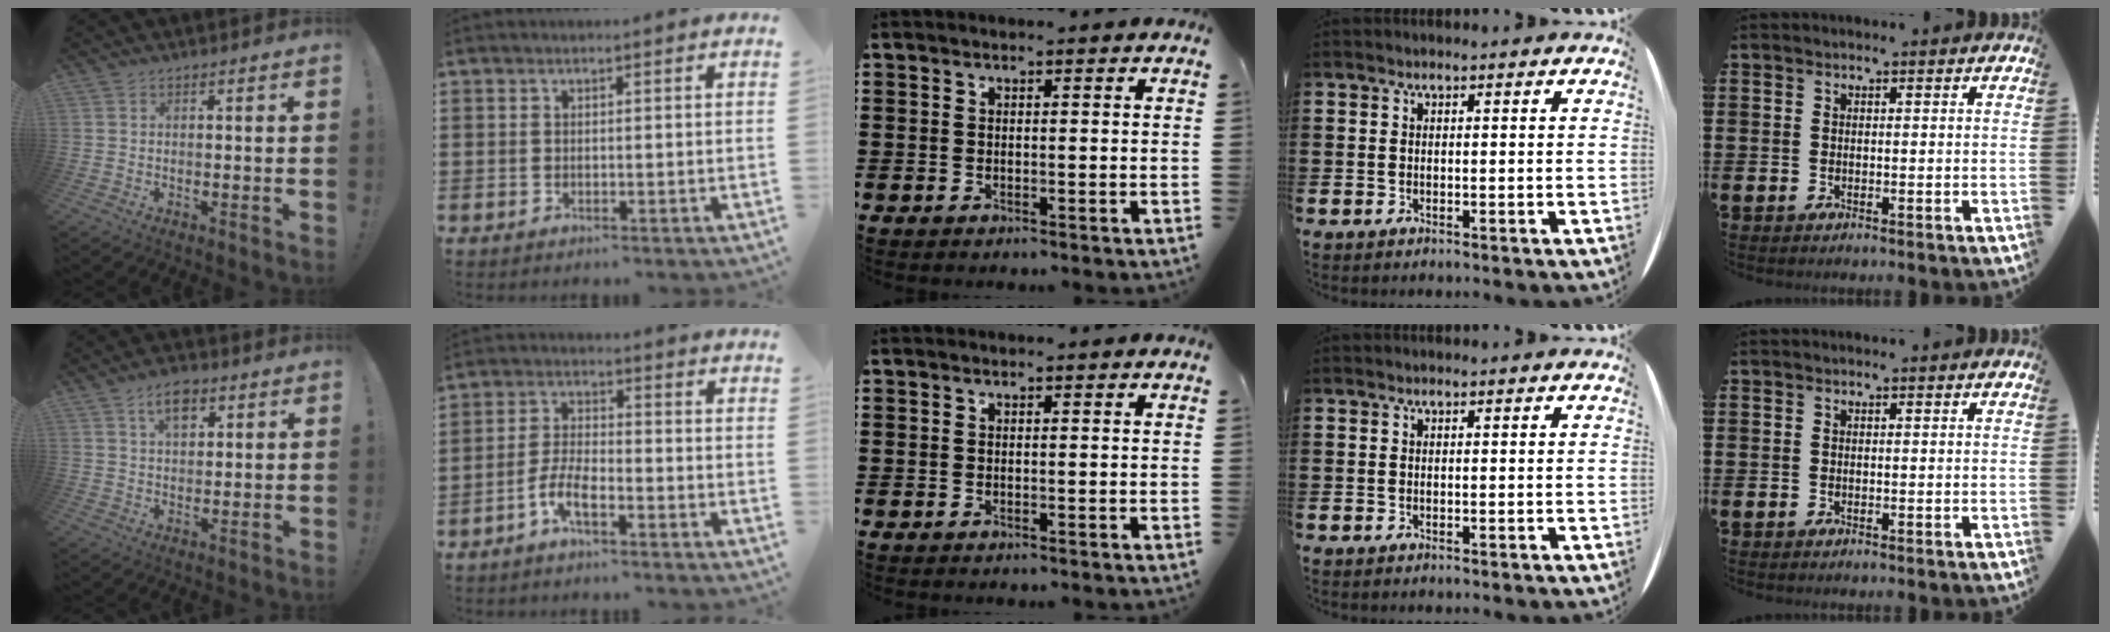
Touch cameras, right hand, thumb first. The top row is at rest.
{"thumb": {"total": 7.2, "force": [3.5, 4.3, 4.6], "torque": [-0.068, -0.006, 0.061]}, "index": {"total": 5.0, "force": [-3.1, 1.5, 3.6], "torque": [-0.096, -0.001, -0.067]}}